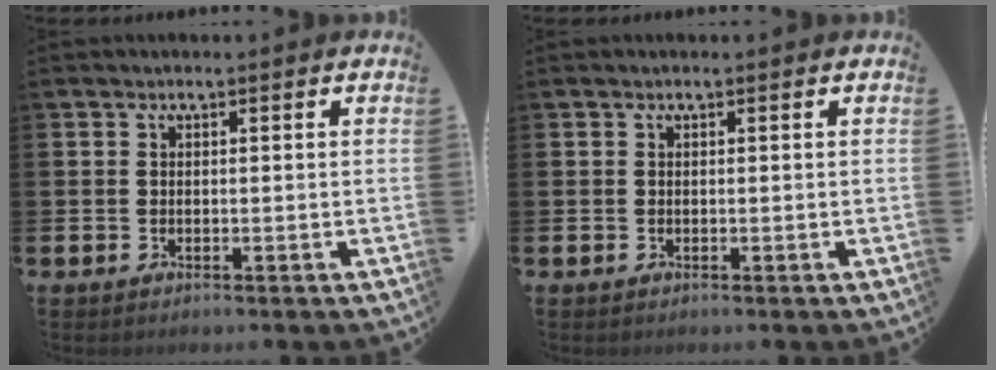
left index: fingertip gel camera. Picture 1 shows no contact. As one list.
[{"total": 0.0}]